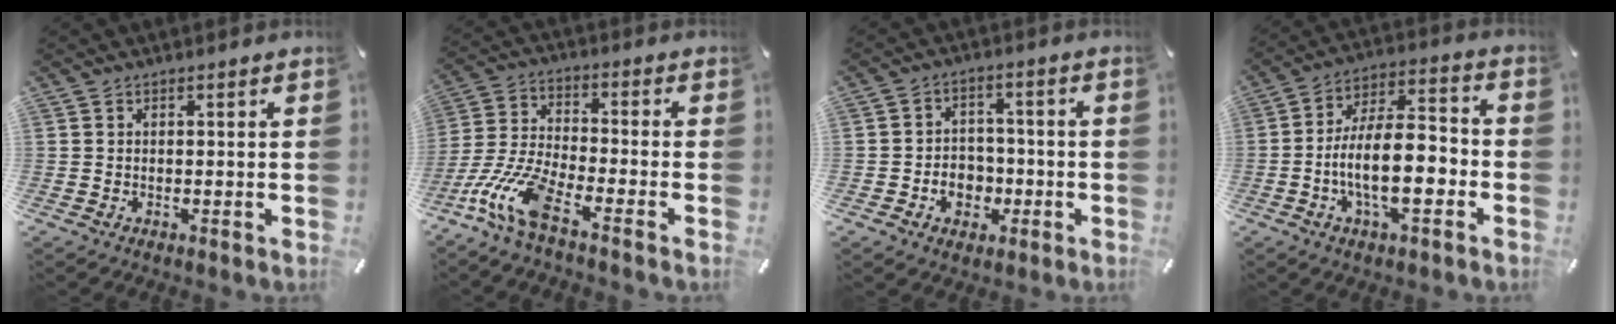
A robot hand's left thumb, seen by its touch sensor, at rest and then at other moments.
{"total": 12.9, "force": [-7.7, 3.6, 9.7], "torque": [-0.208, 0.013, -0.139]}
{"total": 6.6, "force": [-2.0, 5.7, 2.5], "torque": [-0.039, 0.017, -0.032]}
{"total": 15.1, "force": [-4.3, 6.7, 12.8], "torque": [-0.229, 0.006, -0.078]}